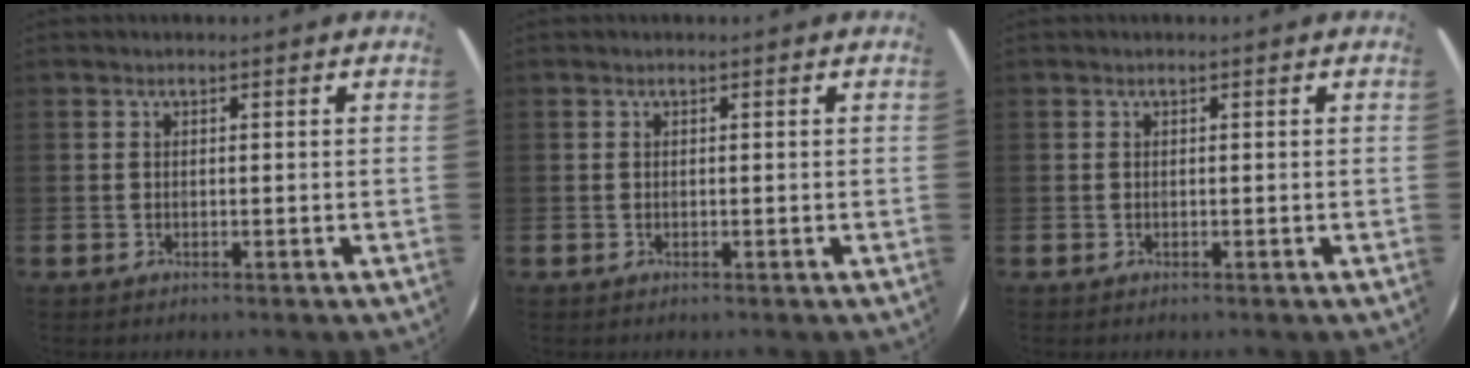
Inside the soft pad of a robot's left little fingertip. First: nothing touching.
{"total": 0.0}
{"total": 0.0}